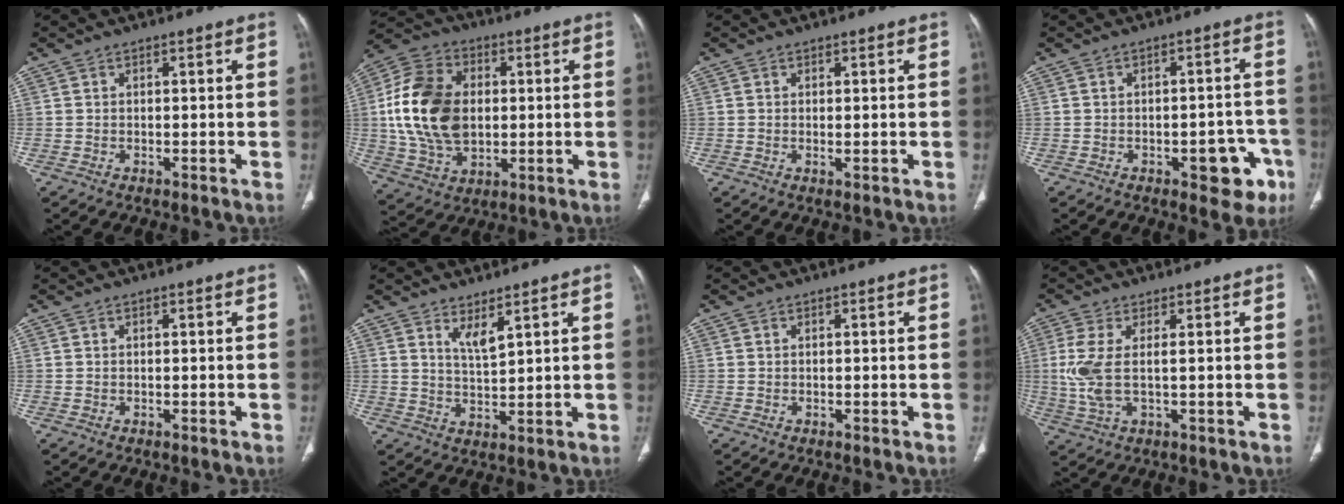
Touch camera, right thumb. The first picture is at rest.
{"total": 18.7, "force": [1.2, 12.9, 13.5], "torque": [-0.248, 0.006, 0.028]}
{"total": 0.7, "force": [0.0, 0.3, 0.6], "torque": [-0.017, -0.005, 0.002]}
{"total": 8.8, "force": [-3.8, 4.4, 6.6], "torque": [-0.046, 0.026, -0.039]}
{"total": 0.0}
{"total": 3.9, "force": [2.7, 0.7, 2.7], "torque": [-0.051, -0.031, 0.057]}
{"total": 0.0}
{"total": 6.5, "force": [0.5, 2.2, 6.0], "torque": [-0.168, -0.007, 0.012]}